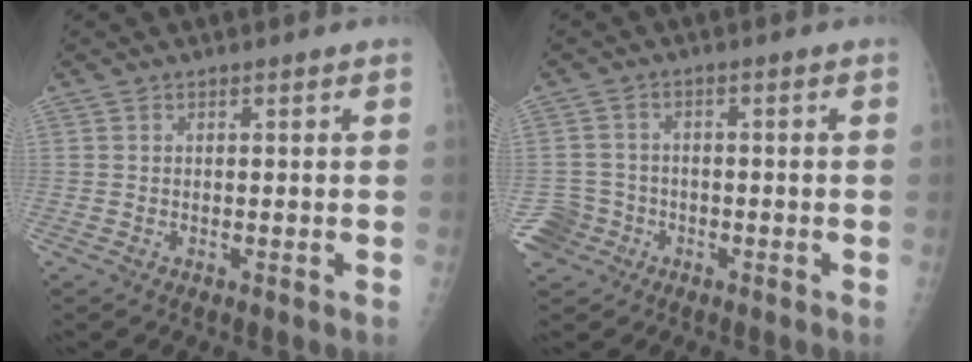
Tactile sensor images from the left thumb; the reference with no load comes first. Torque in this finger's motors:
{"motor_torque": [-0.16, -0.16, 0.00, 0.00, 0.00]}